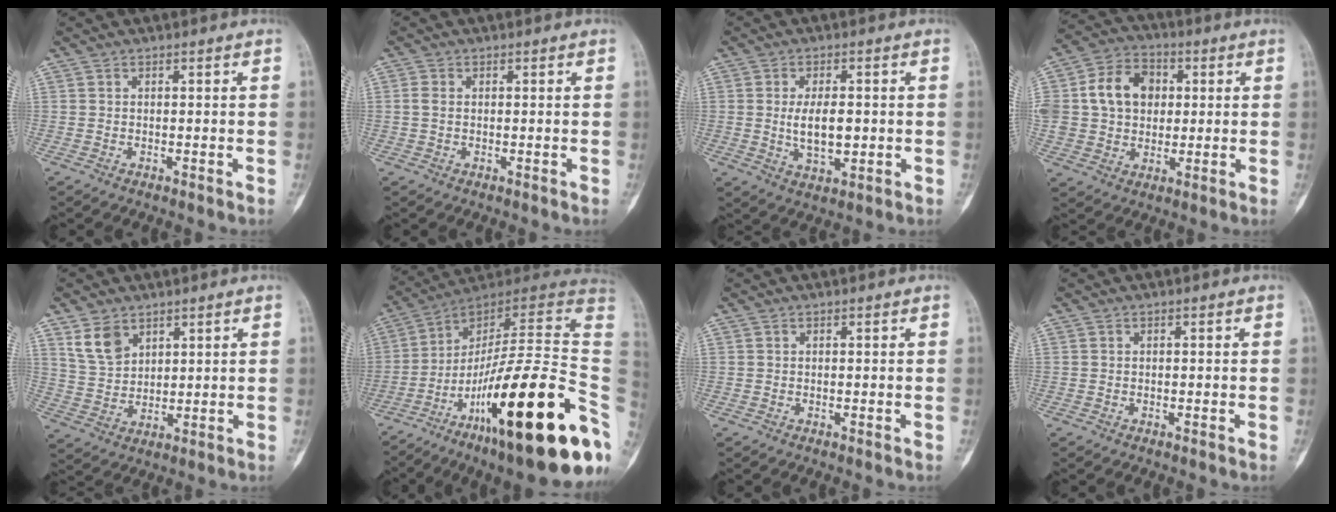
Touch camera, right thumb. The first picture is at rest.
{"total": 1.7, "force": [0.1, 1.2, 1.2], "torque": [-0.024, 0.001, -0.002]}
{"total": 6.9, "force": [-0.1, 3.6, 5.9], "torque": [-0.093, -0.009, 0.003]}
{"total": 14.4, "force": [2.3, 11.5, 8.4], "torque": [-0.134, 0.017, 0.039]}
{"total": 6.8, "force": [4.1, 4.4, 3.2], "torque": [-0.047, -0.019, 0.092]}
{"total": 33.6, "force": [-10.9, 7.0, 31.0], "torque": [-0.399, 0.075, -0.173]}
{"total": 0.0}
{"total": 0.0}